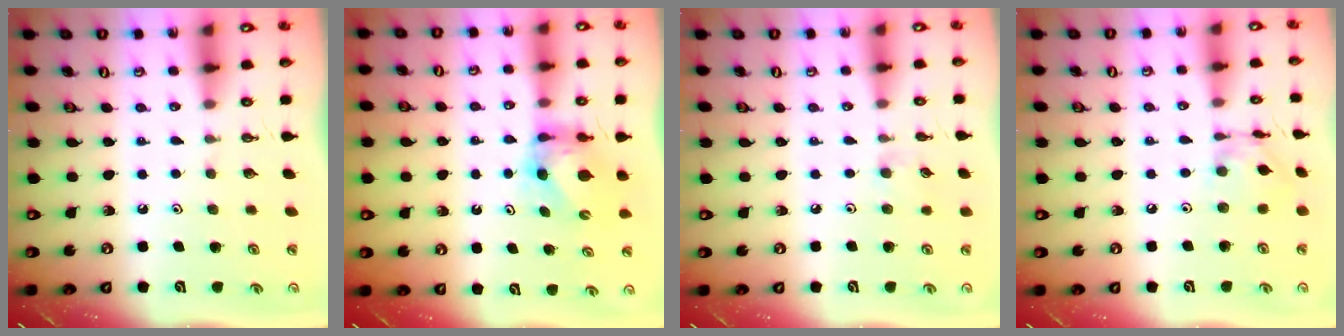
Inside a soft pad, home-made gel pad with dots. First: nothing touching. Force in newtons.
{"total": 6.4, "press": 6.4, "slide": 0.5}
{"total": 4.7, "press": 4.7, "slide": 0.8}
{"total": 7.7, "press": 7.6, "slide": 0.4}